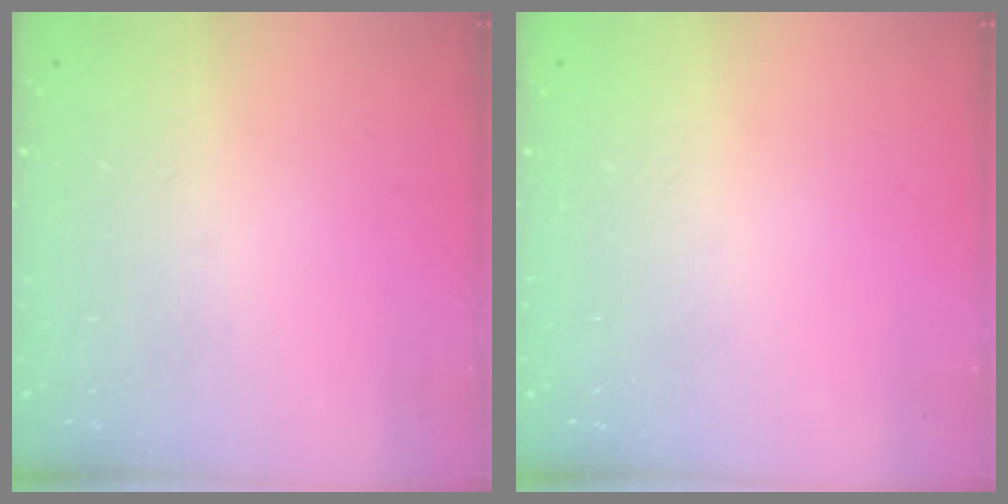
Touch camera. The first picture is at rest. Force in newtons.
{"total": 0.0}